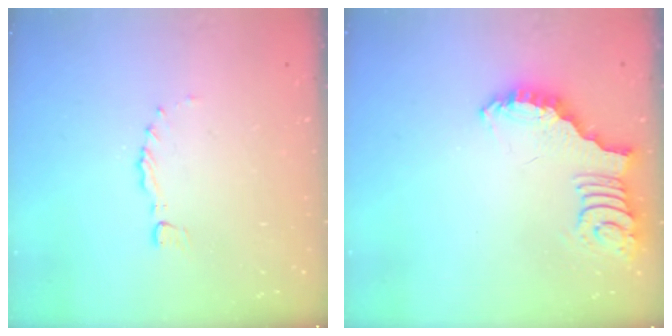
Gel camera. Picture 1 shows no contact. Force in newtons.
{"total": 2.4, "press": 2.4, "slide": 0.5}